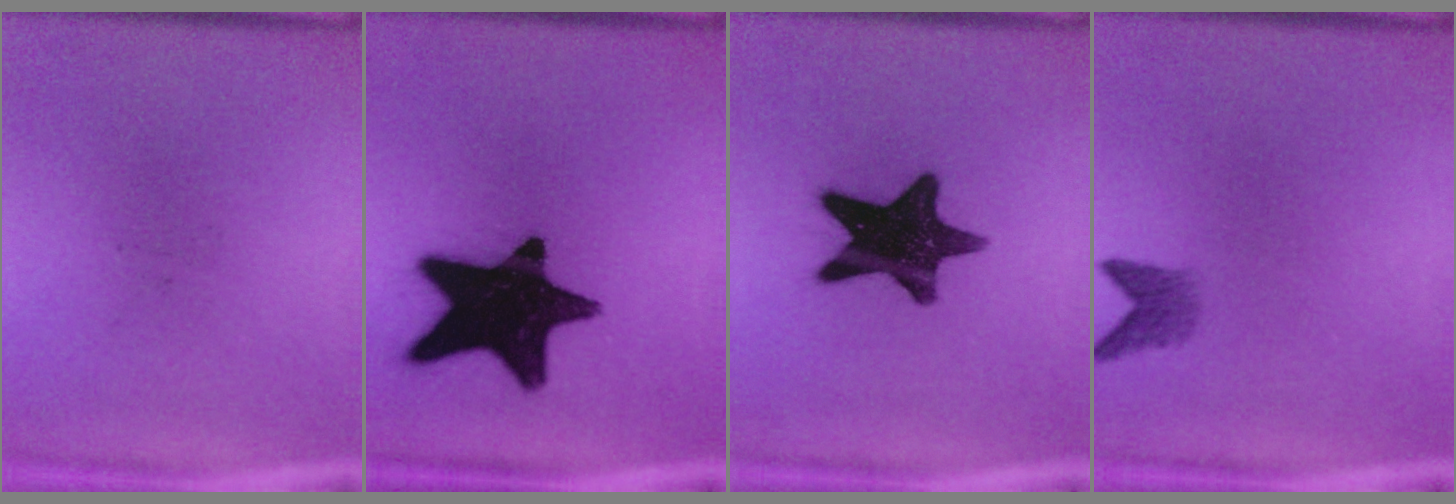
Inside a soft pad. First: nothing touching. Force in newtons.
{"total": 18.6}
{"total": 14.9}
{"total": 2.0}